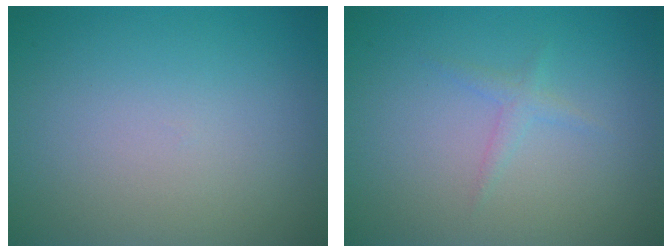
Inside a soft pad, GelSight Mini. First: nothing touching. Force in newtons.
{"total": 1.0, "press": 1.0, "slide": 0.1}